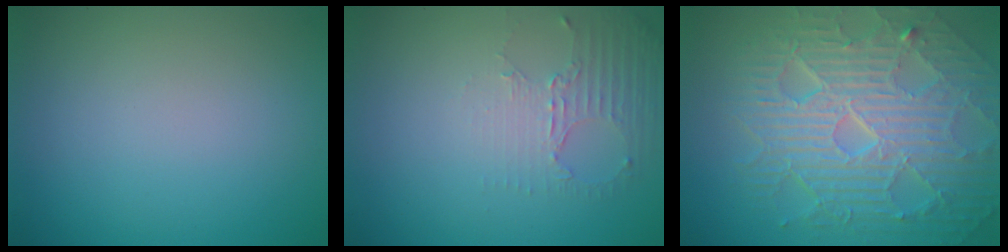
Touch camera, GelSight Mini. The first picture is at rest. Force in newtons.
{"total": 2.7, "press": 1.9, "slide": 1.9}
{"total": 10.2, "press": 6.6, "slide": 7.7}